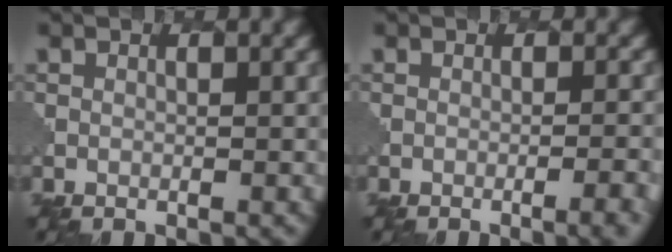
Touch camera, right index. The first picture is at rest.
{"total": 3.9, "force": [-2.2, 1.2, 3.0], "torque": [-0.014, 0.017, -0.028]}